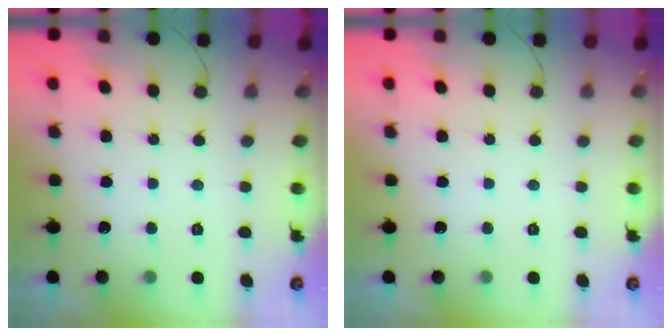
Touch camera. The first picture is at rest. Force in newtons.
{"total": 0.0}